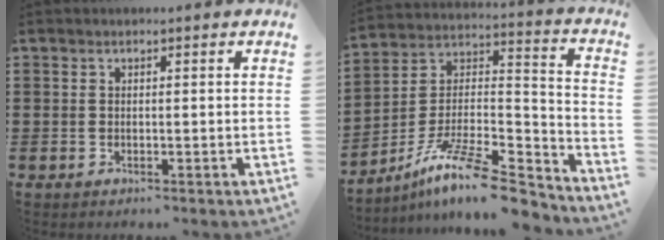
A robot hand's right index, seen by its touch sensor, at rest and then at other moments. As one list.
[{"total": 13.0, "force": [-10.2, 2.5, 7.7], "torque": [-0.134, 0.022, -0.192]}]